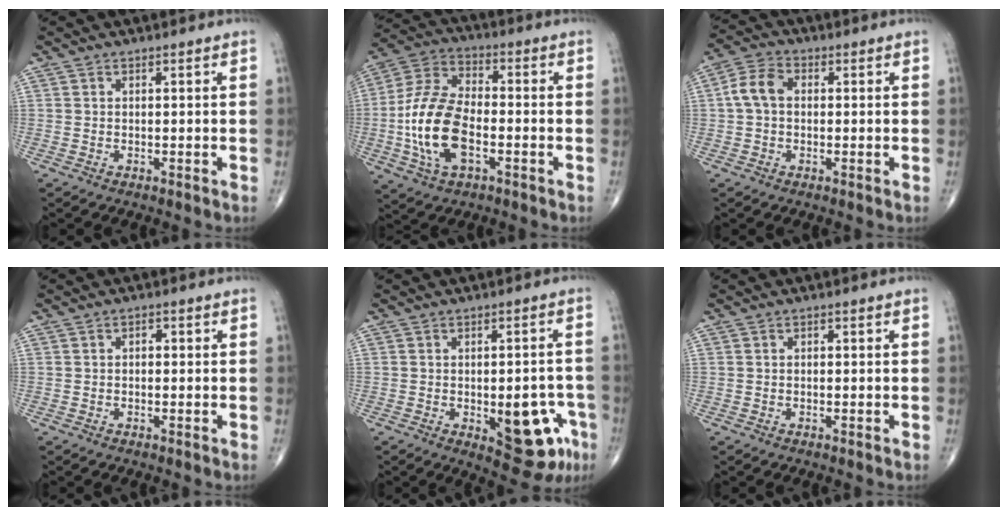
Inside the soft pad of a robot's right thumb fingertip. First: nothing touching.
{"total": 15.6, "force": [-3.5, 8.4, 12.7], "torque": [-0.259, 0.024, -0.067]}
{"total": 6.0, "force": [0.3, 4.2, 4.2], "torque": [-0.082, 0.020, -0.001]}
{"total": 1.4, "force": [0.2, 1.0, 1.0], "torque": [-0.008, 0.004, -0.001]}
{"total": 12.4, "force": [-4.1, 5.6, 10.3], "torque": [-0.090, 0.015, -0.037]}
{"total": 0.6, "force": [0.1, 0.4, 0.5], "torque": [-0.006, 0.001, 0.002]}